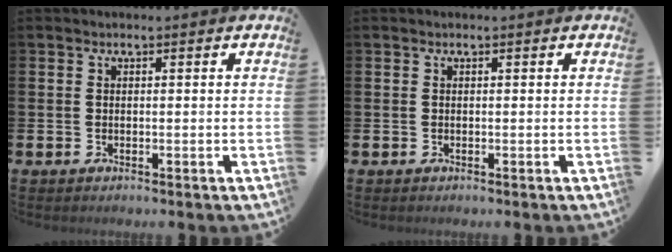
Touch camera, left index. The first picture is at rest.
{"total": 0.0}